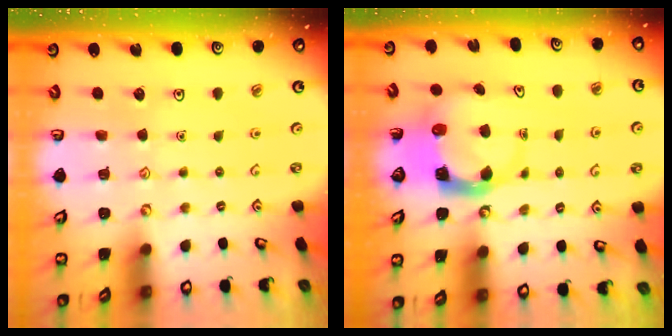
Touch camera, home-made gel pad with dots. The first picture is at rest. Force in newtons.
{"total": 3.8, "press": 3.8, "slide": 0.6}